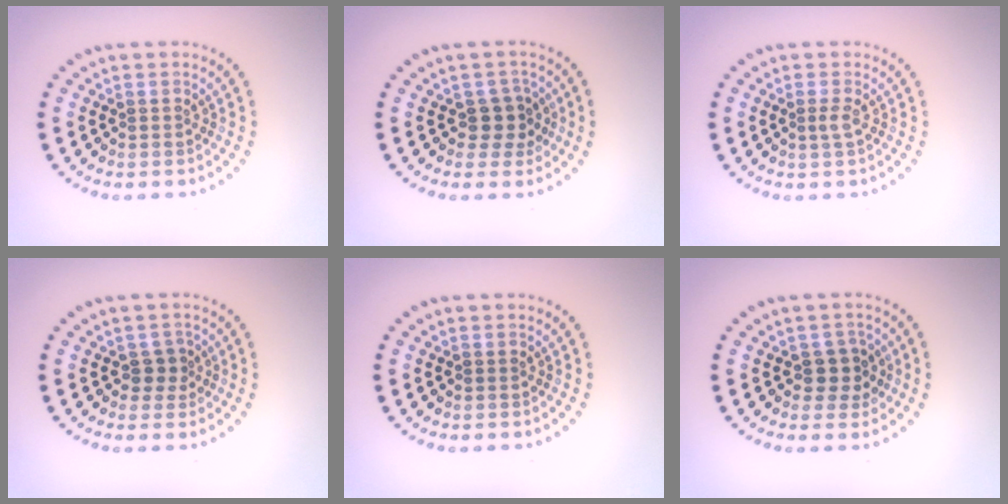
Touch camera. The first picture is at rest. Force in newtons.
{"total": 2.2, "press": 1.9, "slide": 1.2}
{"total": 0.9, "press": 0.7, "slide": 0.6}
{"total": 1.6, "press": 1.2, "slide": 1.0}
{"total": 0.0}
{"total": 2.3, "press": 2.1, "slide": 0.9}